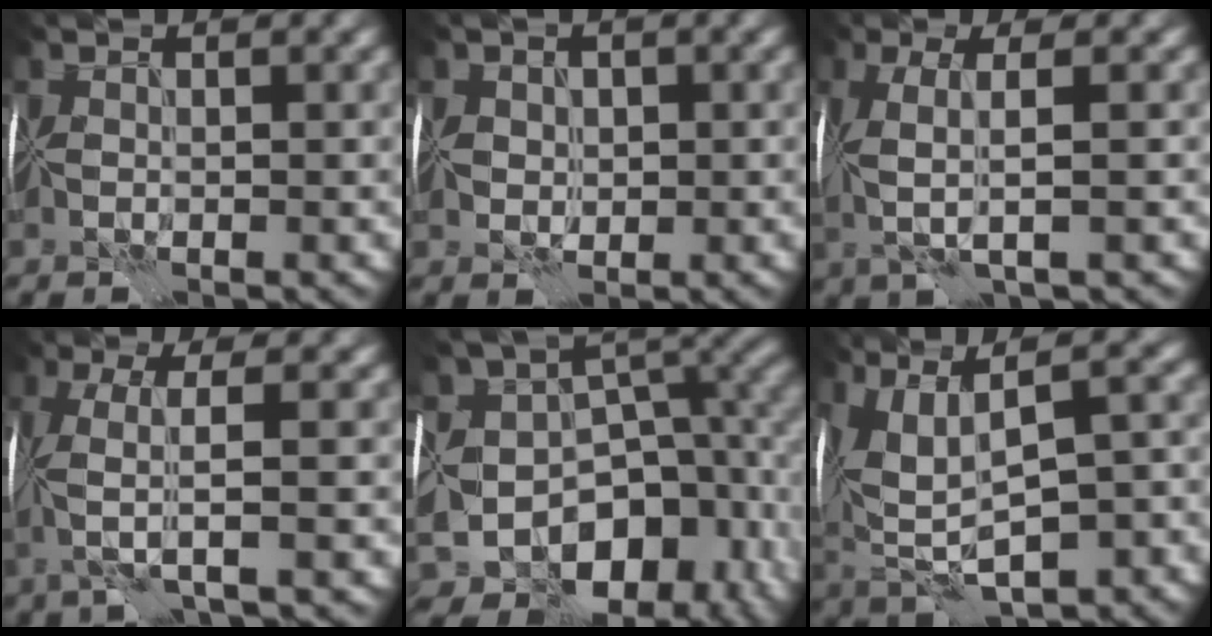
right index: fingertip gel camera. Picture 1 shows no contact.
{"total": 2.1, "force": [0.4, 1.8, 1.0], "torque": [-0.014, 0.003, 0.004]}
{"total": 3.9, "force": [0.1, 0.8, 3.9], "torque": [-0.085, 0.005, 0.000]}
{"total": 4.2, "force": [-0.3, 0.7, 4.1], "torque": [-0.083, 0.003, -0.010]}
{"total": 16.2, "force": [-5.8, 11.5, 9.9], "torque": [-0.140, 0.026, -0.052]}
{"total": 12.9, "force": [1.8, 6.8, 10.9], "torque": [-0.181, -0.002, 0.077]}